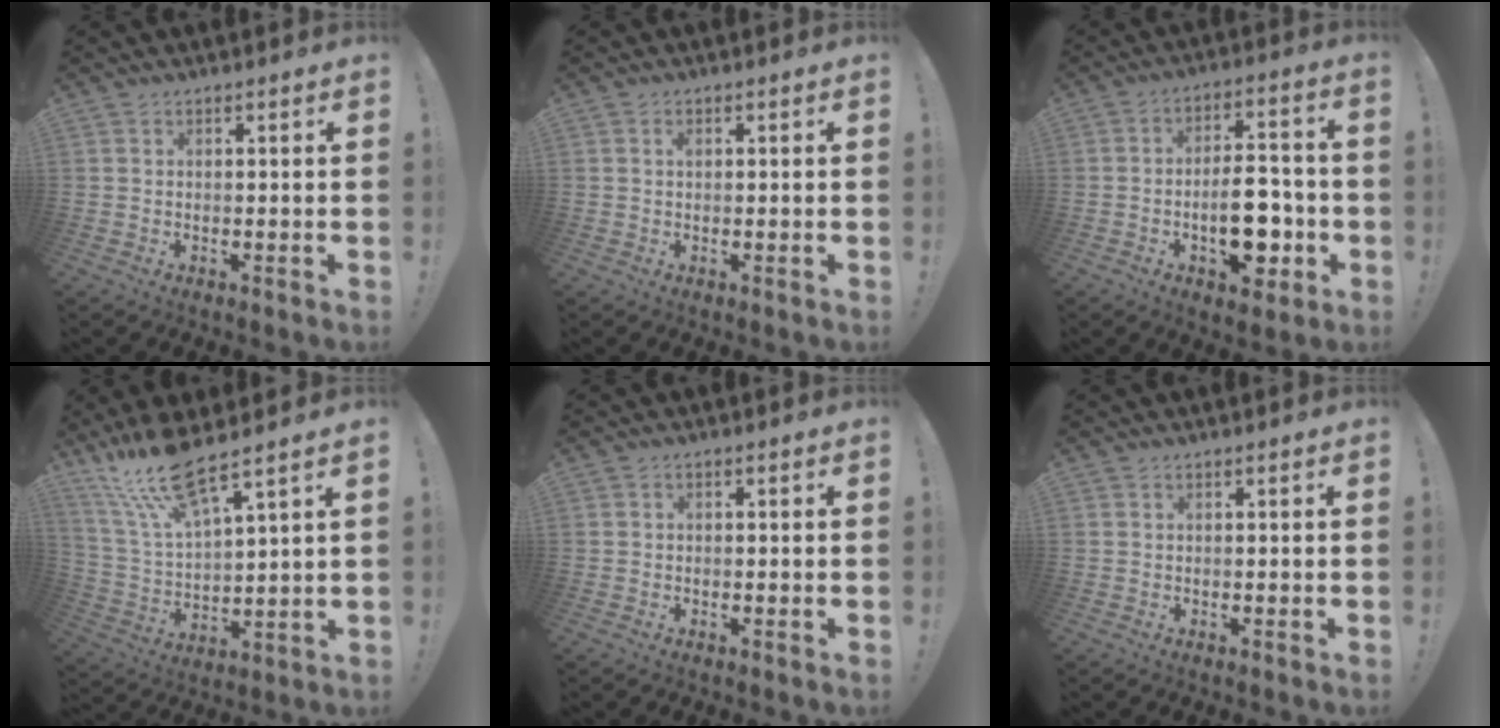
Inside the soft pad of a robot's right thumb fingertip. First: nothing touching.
{"total": 0.8, "force": [0.2, 0.5, 0.5], "torque": [-0.003, -0.001, 0.003]}
{"total": 14.2, "force": [-4.0, 7.6, 11.3], "torque": [-0.167, 0.021, -0.062]}
{"total": 14.6, "force": [11.7, 2.8, 8.3], "torque": [-0.174, -0.068, 0.207]}
{"total": 0.7, "force": [-0.3, 0.5, 0.3], "torque": [-0.006, 0.002, -0.006]}
{"total": 0.0}